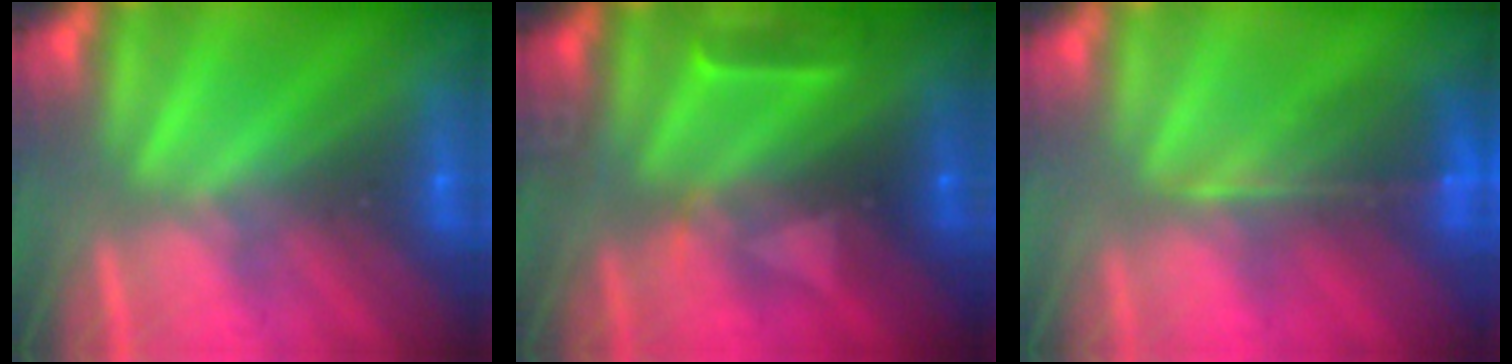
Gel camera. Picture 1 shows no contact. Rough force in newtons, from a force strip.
{"total": 7.5}
{"total": 7.3}